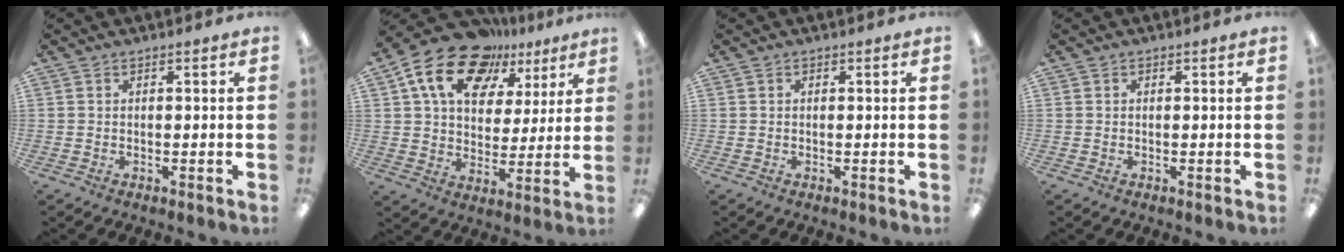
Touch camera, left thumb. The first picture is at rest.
{"total": 18.2, "force": [11.3, 11.0, 9.0], "torque": [-0.166, -0.056, 0.203]}
{"total": 0.0}
{"total": 0.0}